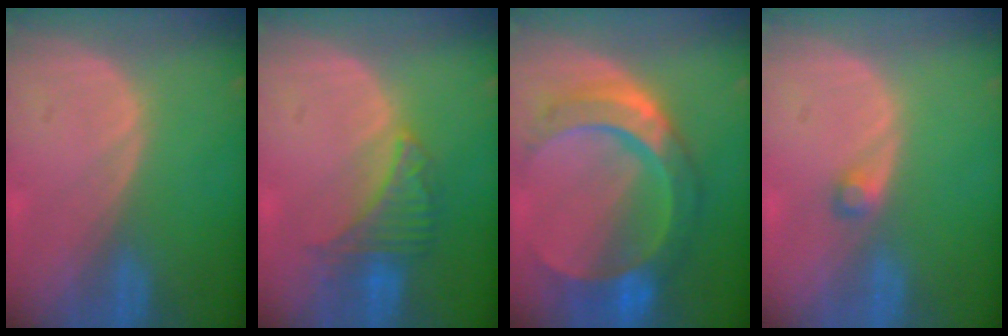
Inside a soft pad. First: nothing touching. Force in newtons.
{"total": 5.2, "press": 5.2, "slide": 0.4}
{"total": 10.4, "press": 10.3, "slide": 1.0}
{"total": 1.5, "press": 1.4, "slide": 0.2}